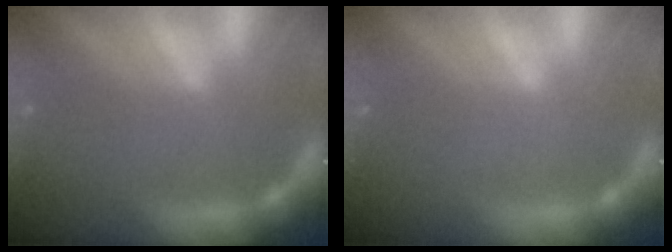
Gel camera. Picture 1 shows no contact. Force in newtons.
{"total": 0.0}